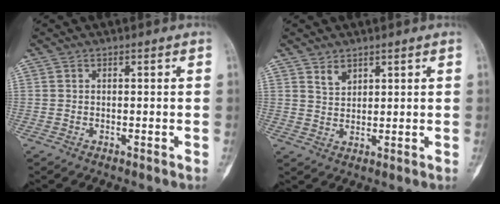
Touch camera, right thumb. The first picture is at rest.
{"total": 2.8, "force": [2.0, 1.7, 1.1], "torque": [-0.010, -0.018, 0.043]}